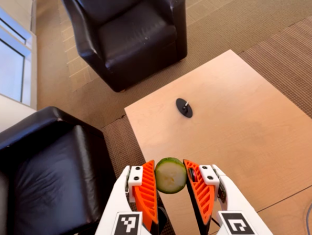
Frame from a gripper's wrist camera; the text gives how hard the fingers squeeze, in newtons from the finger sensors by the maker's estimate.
{"total": 8.4, "left": 8.1, "right": 8.7}